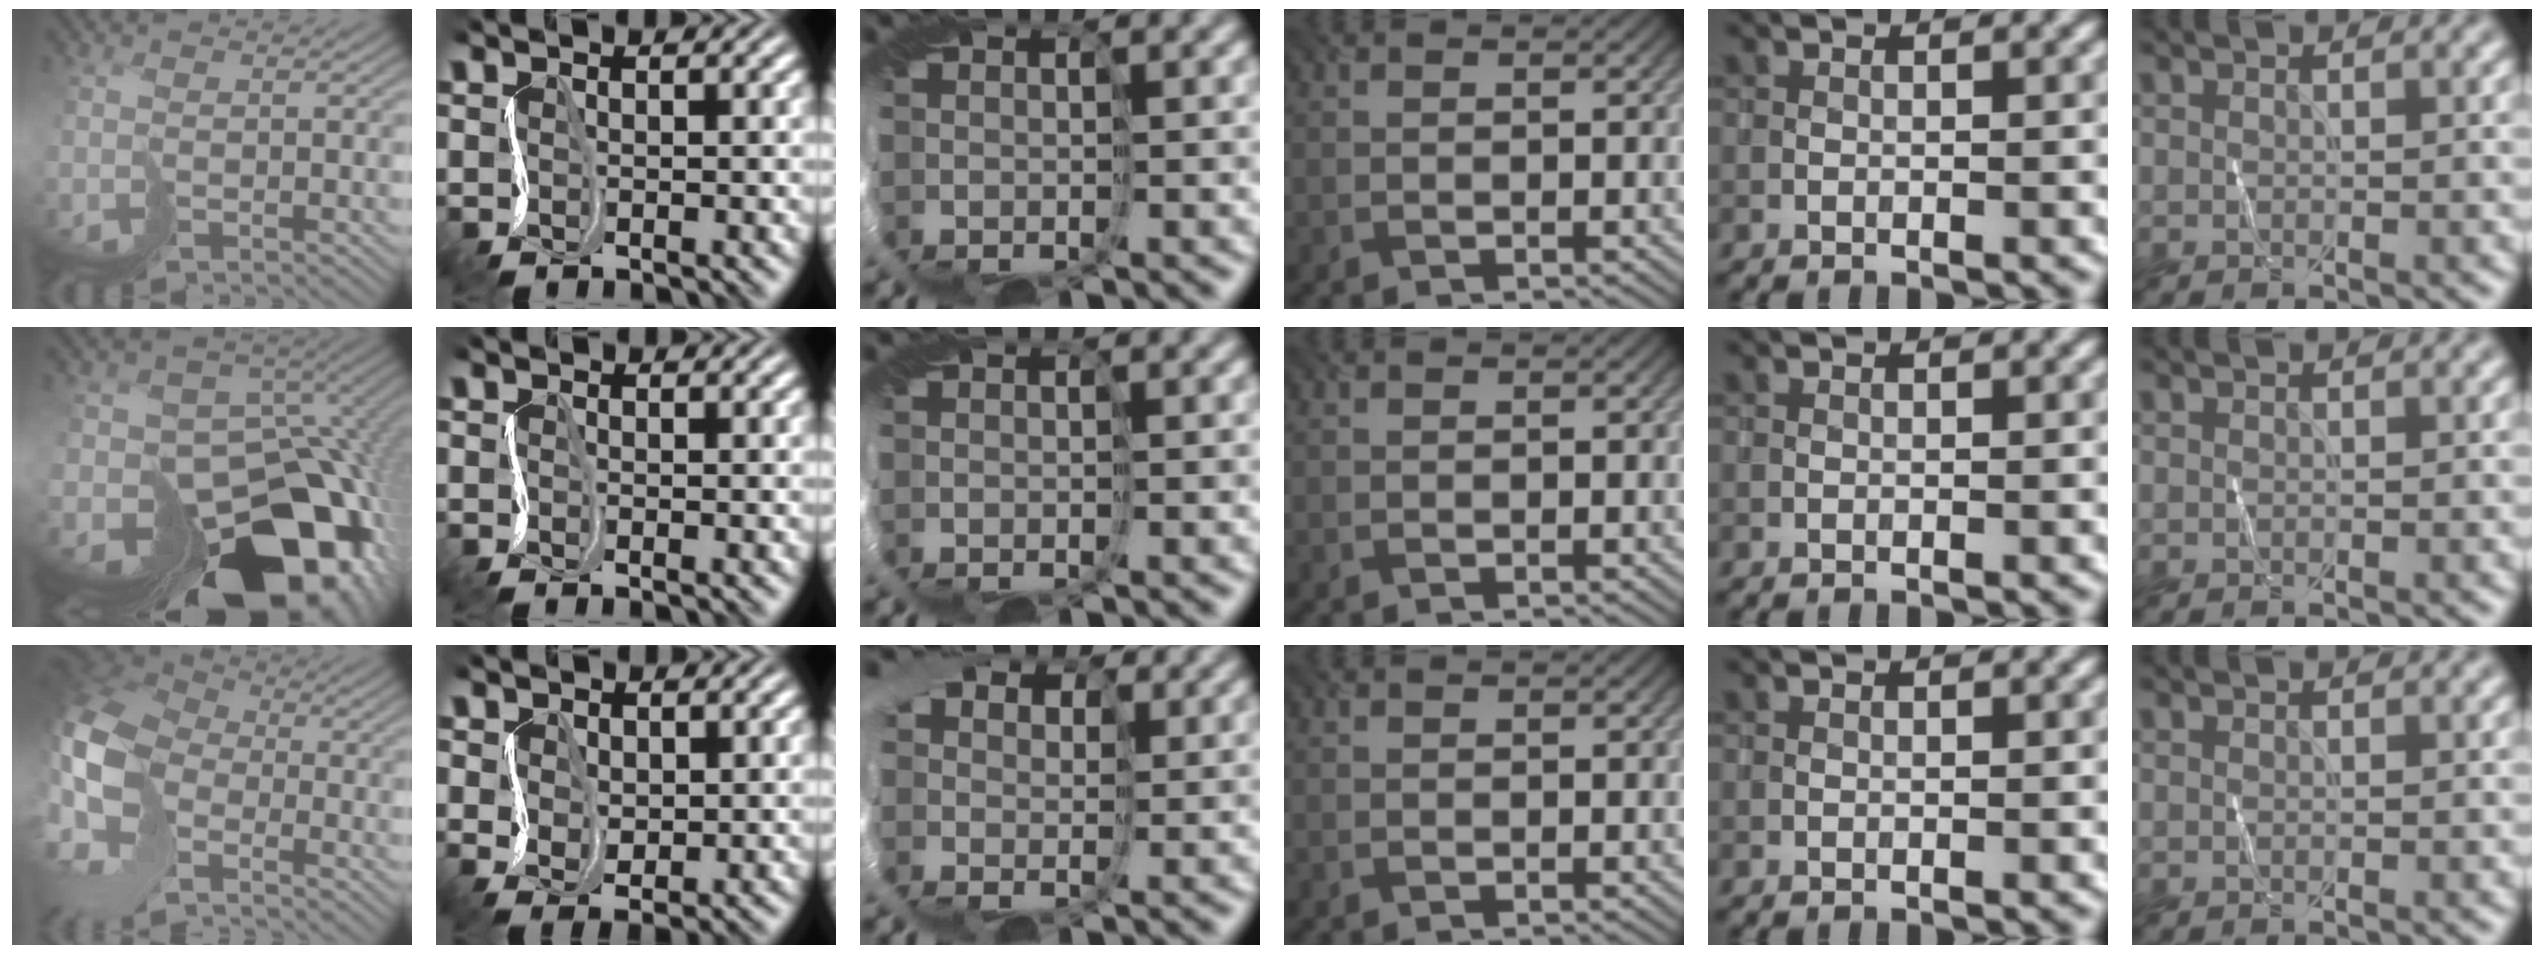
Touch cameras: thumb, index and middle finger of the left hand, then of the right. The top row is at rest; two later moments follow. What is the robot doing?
{"motion": "cut", "object": "paper"}